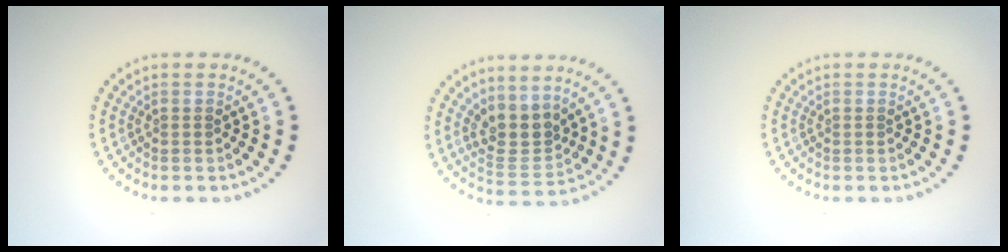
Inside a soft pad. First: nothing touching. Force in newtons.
{"total": 3.5, "press": 3.1, "slide": 1.7}
{"total": 0.0}